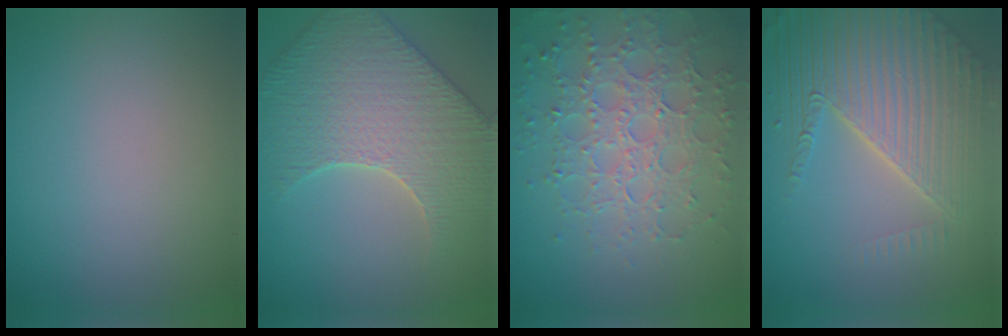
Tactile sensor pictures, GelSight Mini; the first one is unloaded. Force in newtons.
{"total": 6.2, "press": 5.6, "slide": 2.7}
{"total": 6.1, "press": 5.0, "slide": 3.6}
{"total": 8.1, "press": 5.9, "slide": 5.7}